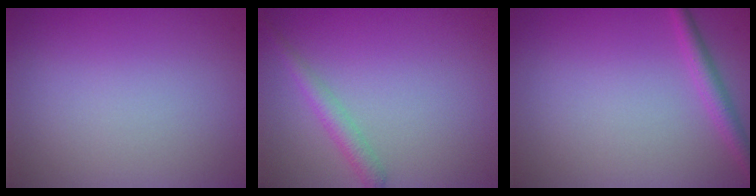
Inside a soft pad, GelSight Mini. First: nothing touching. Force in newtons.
{"total": 1.9, "press": 1.9, "slide": 0.1}
{"total": 2.0, "press": 2.0, "slide": 0.1}